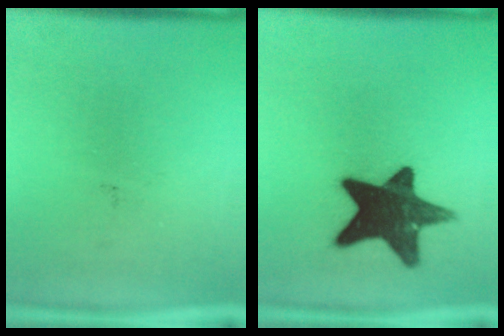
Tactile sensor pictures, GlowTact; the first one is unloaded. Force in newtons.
{"total": 15.2}